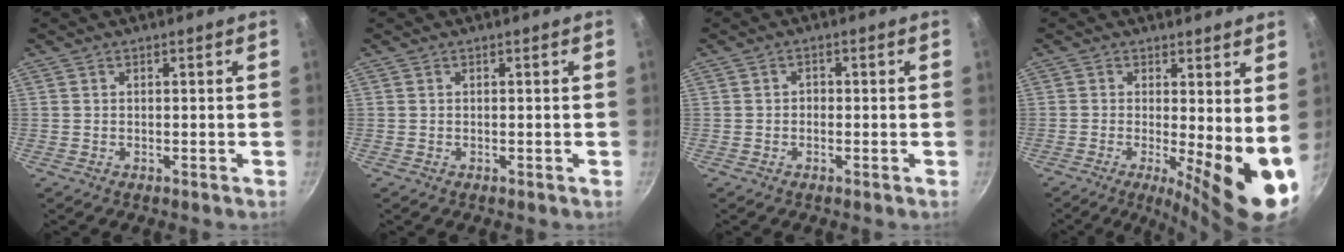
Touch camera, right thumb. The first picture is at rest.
{"total": 0.0}
{"total": 1.1, "force": [-0.4, 0.9, 0.5], "torque": [-0.005, 0.004, -0.008]}
{"total": 12.1, "force": [-0.7, 3.7, 11.5], "torque": [-0.134, -0.022, -0.007]}